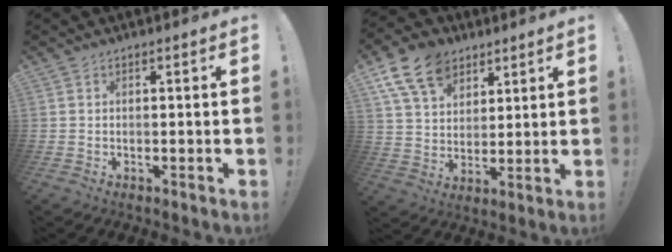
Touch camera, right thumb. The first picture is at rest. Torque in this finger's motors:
{"motor_torque": [0.13, 0.35, 0.42, 0.27, 0.03]}